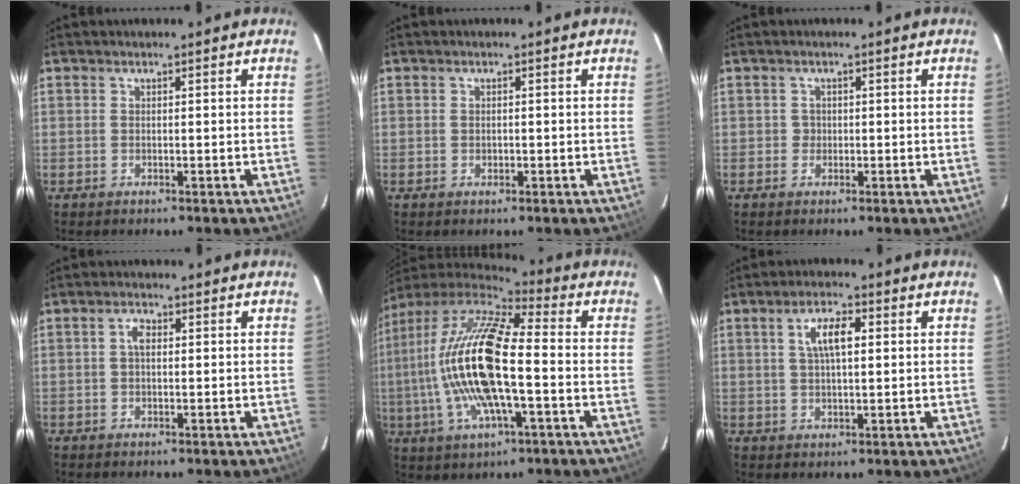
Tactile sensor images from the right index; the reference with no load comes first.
{"total": 0.8, "force": [-0.2, 0.6, 0.5], "torque": [-0.009, 0.002, -0.002]}
{"total": 1.3, "force": [-0.4, 1.2, -0.1], "torque": [0.004, 0.004, -0.005]}
{"total": 2.1, "force": [0.3, 1.2, 1.7], "torque": [-0.034, 0.008, 0.004]}
{"total": 19.9, "force": [-1.9, 5.2, 19.1], "torque": [-0.356, -0.008, -0.045]}
{"total": 5.9, "force": [1.6, 2.2, 5.2], "torque": [-0.097, 0.012, 0.031]}